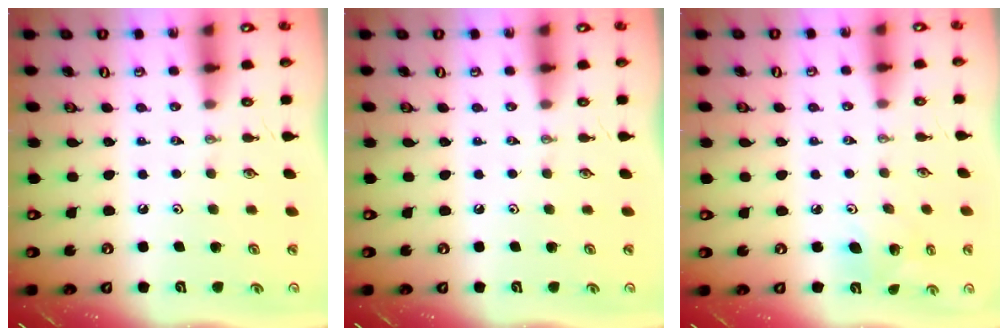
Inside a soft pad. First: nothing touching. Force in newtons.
{"total": 0.0}
{"total": 5.0, "press": 4.7, "slide": 1.8}